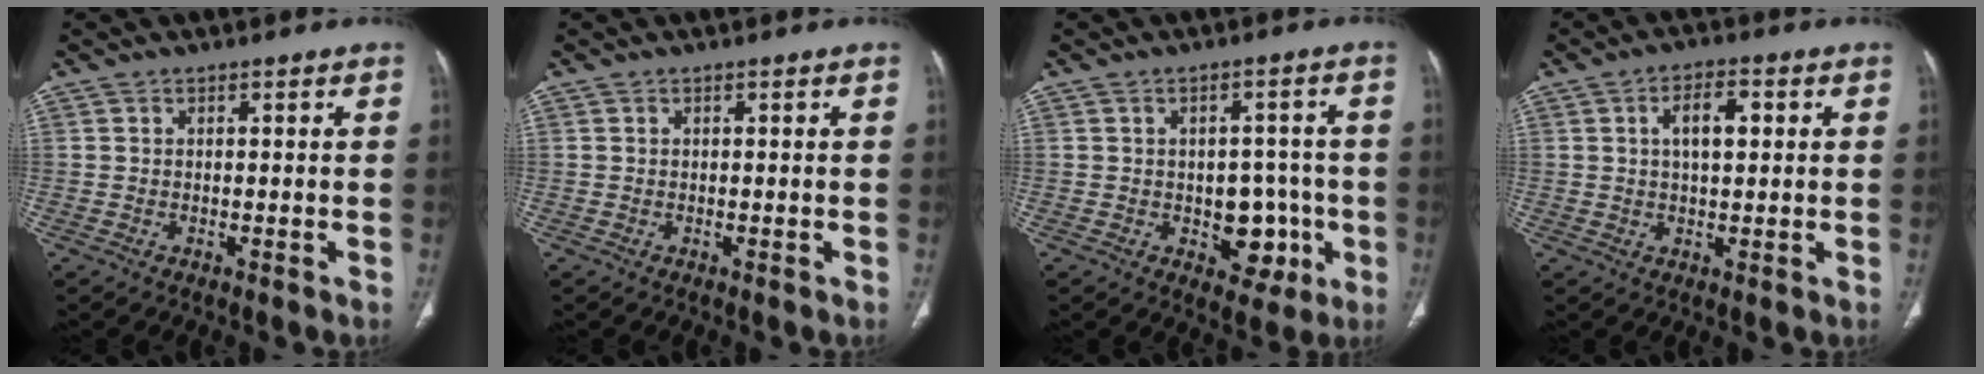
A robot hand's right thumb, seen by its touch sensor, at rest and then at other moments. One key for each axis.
{"total": 0.0}
{"total": 8.1, "fx": -2.0, "fy": 5.7, "fz": 5.5, "tx": -0.031, "ty": 0.014, "tz": -0.016}
{"total": 6.2, "fx": 1.4, "fy": 3.0, "fz": 5.2, "tx": -0.082, "ty": 0.006, "tz": 0.021}